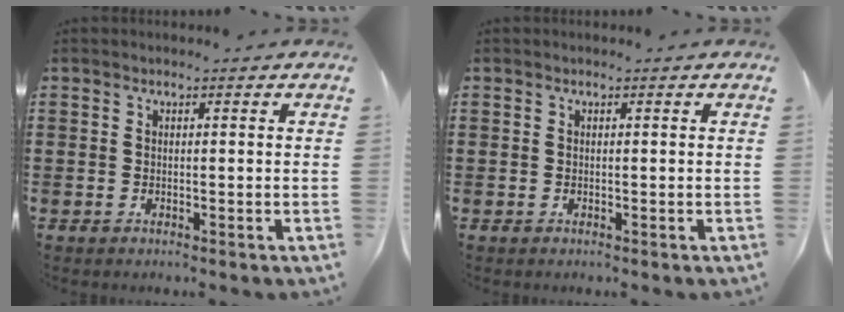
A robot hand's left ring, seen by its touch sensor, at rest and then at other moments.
{"total": 0.0}